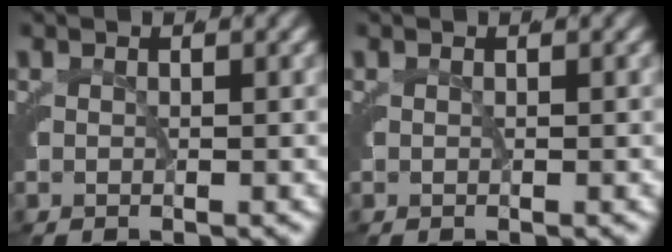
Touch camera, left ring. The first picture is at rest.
{"total": 0.0}